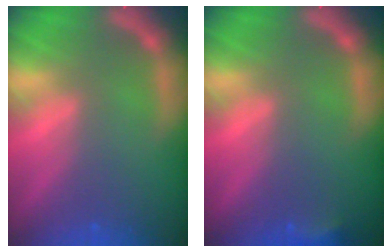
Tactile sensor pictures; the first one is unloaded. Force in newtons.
{"total": 1.9}